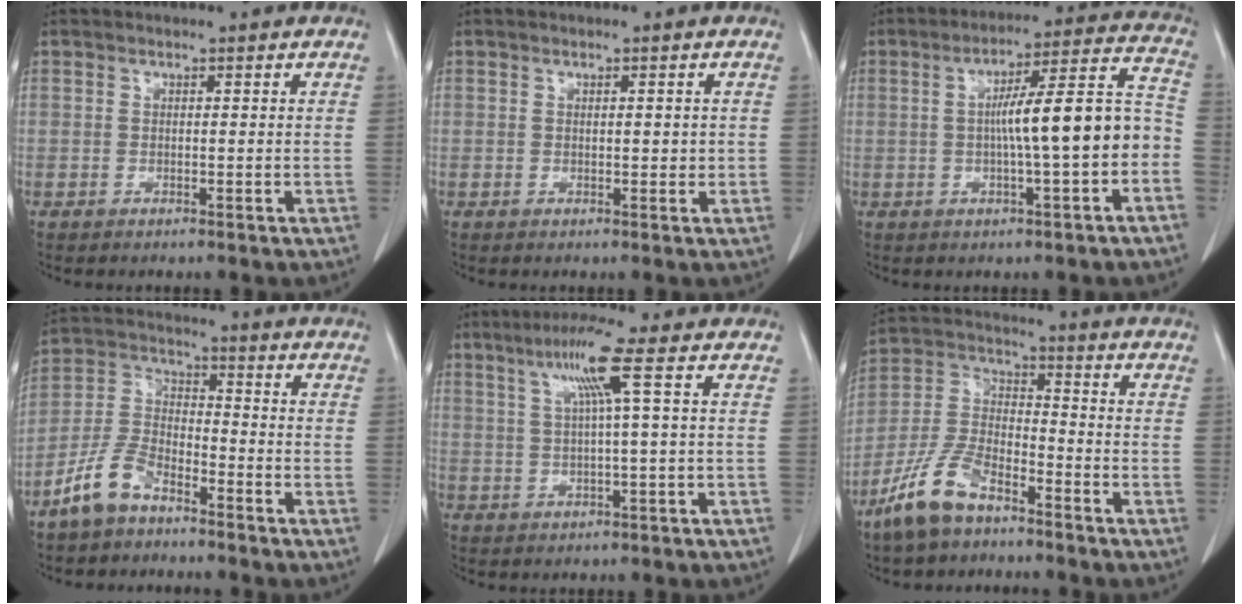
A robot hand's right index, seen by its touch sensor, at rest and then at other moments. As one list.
[{"total": 1.8, "force": [0.1, 0.8, 1.6], "torque": [-0.022, -0.002, 0.002]}, {"total": 12.7, "force": [-2.2, 1.1, 12.4], "torque": [-0.185, 0.035, -0.033]}, {"total": 8.2, "force": [-5.9, 3.4, 4.5], "torque": [-0.111, 0.002, -0.126]}, {"total": 6.8, "force": [2.6, -1.3, 6.1], "torque": [-0.116, 0.012, 0.050]}, {"total": 10.8, "force": [-7.7, 3.9, 6.6], "torque": [-0.153, -0.005, -0.157]}]